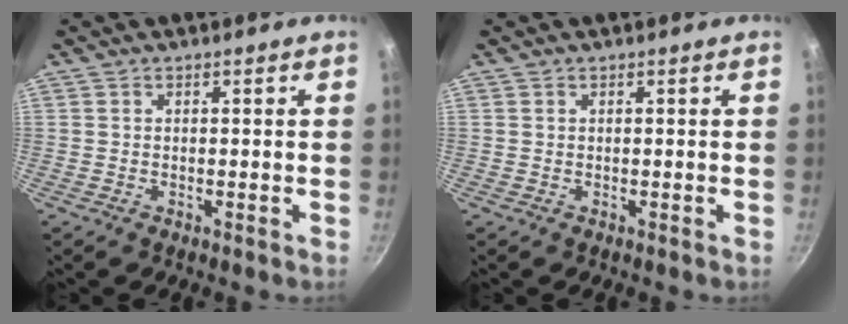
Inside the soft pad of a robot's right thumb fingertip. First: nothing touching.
{"total": 0.0}